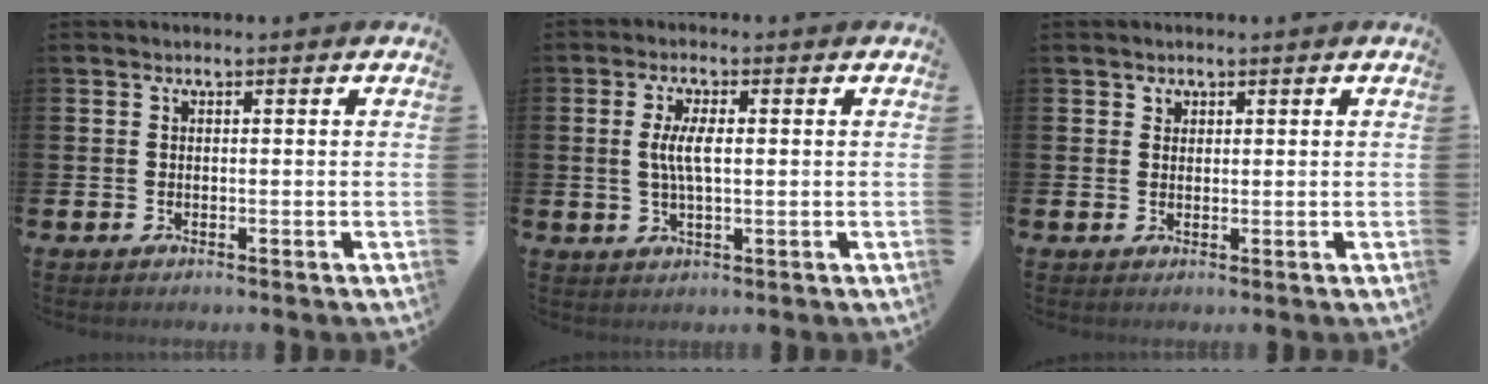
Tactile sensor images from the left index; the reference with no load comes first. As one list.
[{"total": 4.1, "force": [0.6, 1.4, 3.8], "torque": [-0.076, 0.006, 0.007]}, {"total": 1.2, "force": [1.0, 0.8, 0.0], "torque": [0.016, -0.002, 0.015]}]